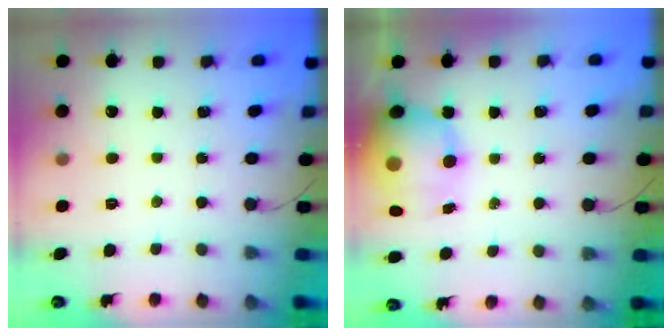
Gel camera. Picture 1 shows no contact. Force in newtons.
{"total": 17.1, "press": 16.5, "slide": 4.2}